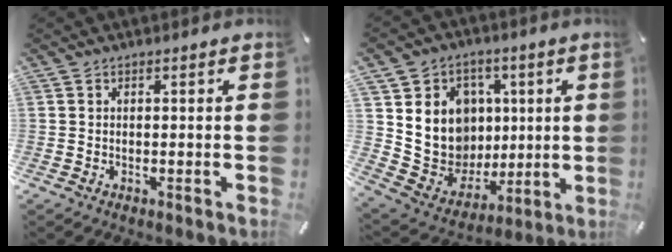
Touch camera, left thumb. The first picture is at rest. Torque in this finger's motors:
{"motor_torque": [0.73, 0.59, 0.66, -0.48, 0.25]}